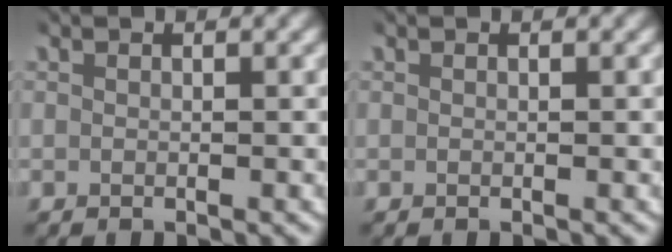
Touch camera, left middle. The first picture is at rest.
{"total": 0.0}